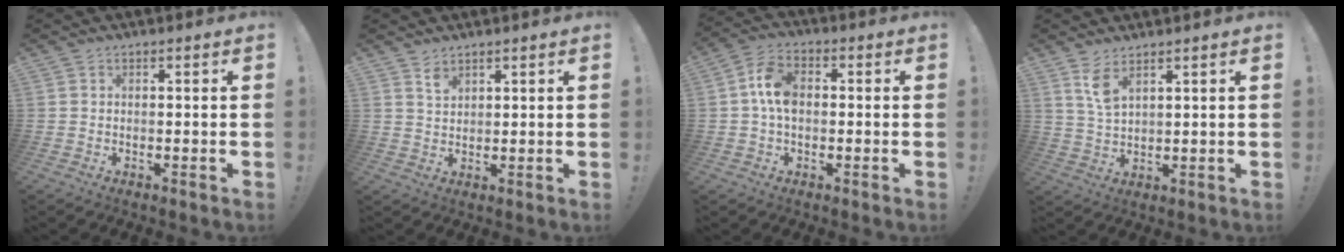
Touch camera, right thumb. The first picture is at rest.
{"total": 3.4, "force": [2.7, 1.6, 1.1], "torque": [-0.005, -0.024, 0.047]}
{"total": 9.0, "force": [0.3, 6.0, 6.8], "torque": [-0.119, 0.011, 0.010]}
{"total": 5.6, "force": [3.7, 1.9, 3.8], "torque": [-0.060, -0.024, 0.064]}